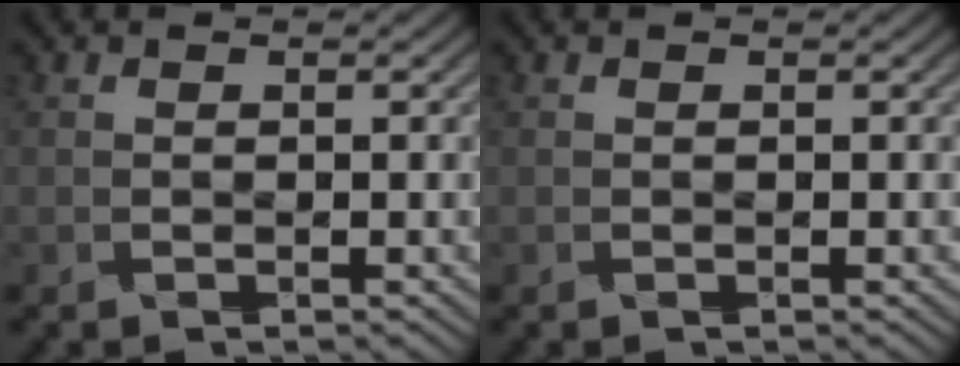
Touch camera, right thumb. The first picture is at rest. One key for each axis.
{"total": 0.0}